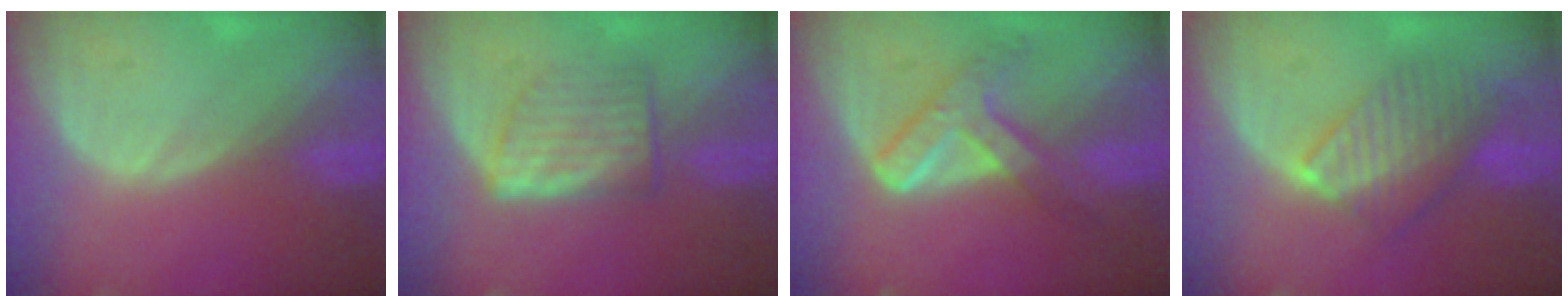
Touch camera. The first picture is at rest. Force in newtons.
{"total": 5.9, "press": 5.7, "slide": 1.4}
{"total": 7.3, "press": 6.2, "slide": 3.8}
{"total": 7.5, "press": 7.1, "slide": 2.3}